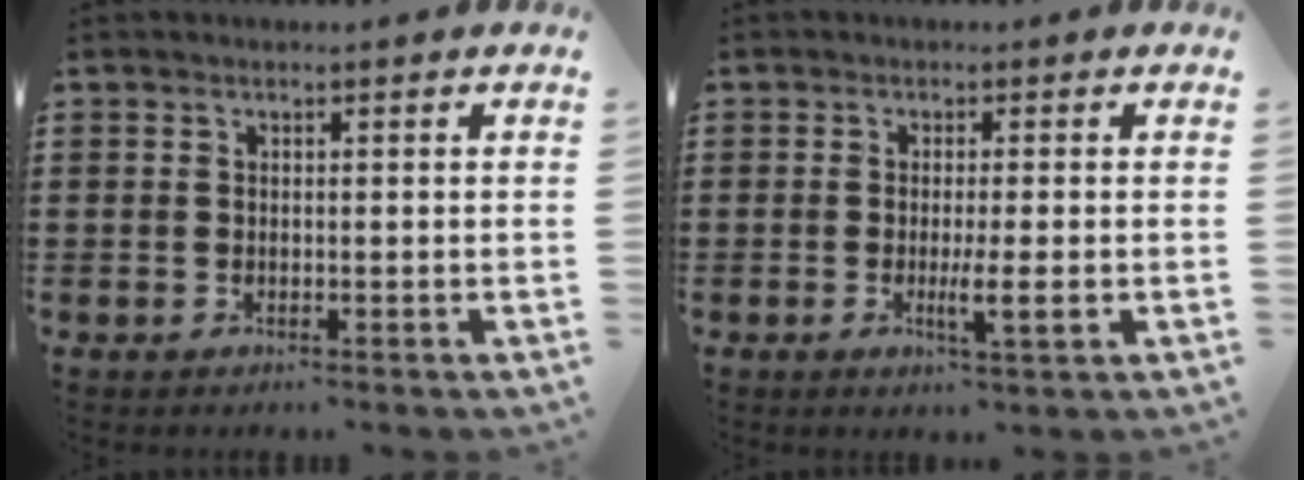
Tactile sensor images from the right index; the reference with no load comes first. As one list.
[{"total": 4.1, "force": [-1.0, 0.3, 4.0], "torque": [-0.065, -0.007, -0.017]}]